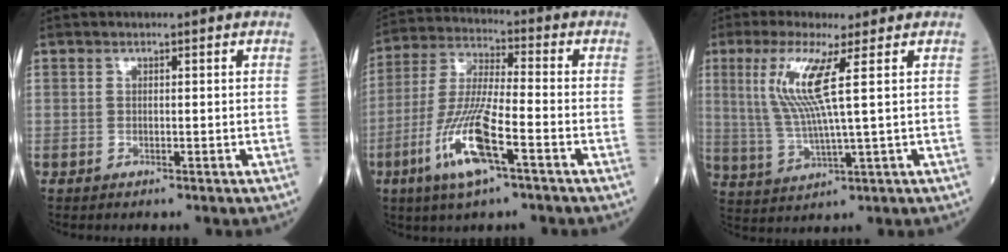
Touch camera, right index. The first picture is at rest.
{"total": 12.5, "force": [-5.4, 1.6, 11.2], "torque": [-0.234, -0.015, -0.104]}
{"total": 8.8, "force": [2.8, -0.6, 8.3], "torque": [-0.182, -0.003, 0.057]}